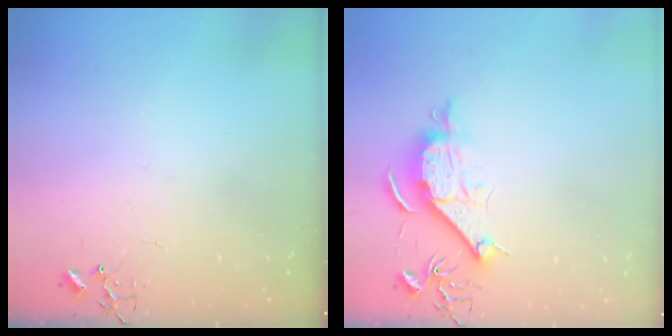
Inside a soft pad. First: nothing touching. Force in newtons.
{"total": 9.5, "press": 9.5, "slide": 0.9}